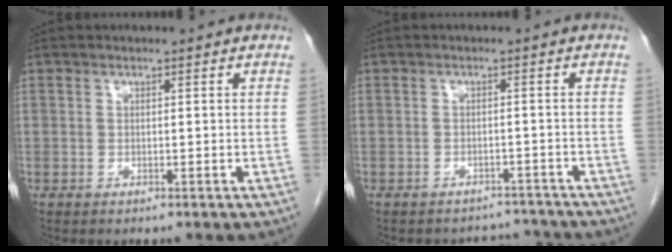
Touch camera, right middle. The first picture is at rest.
{"total": 4.8, "force": [-4.5, 1.4, -0.7], "torque": [0.013, 0.014, -0.055]}